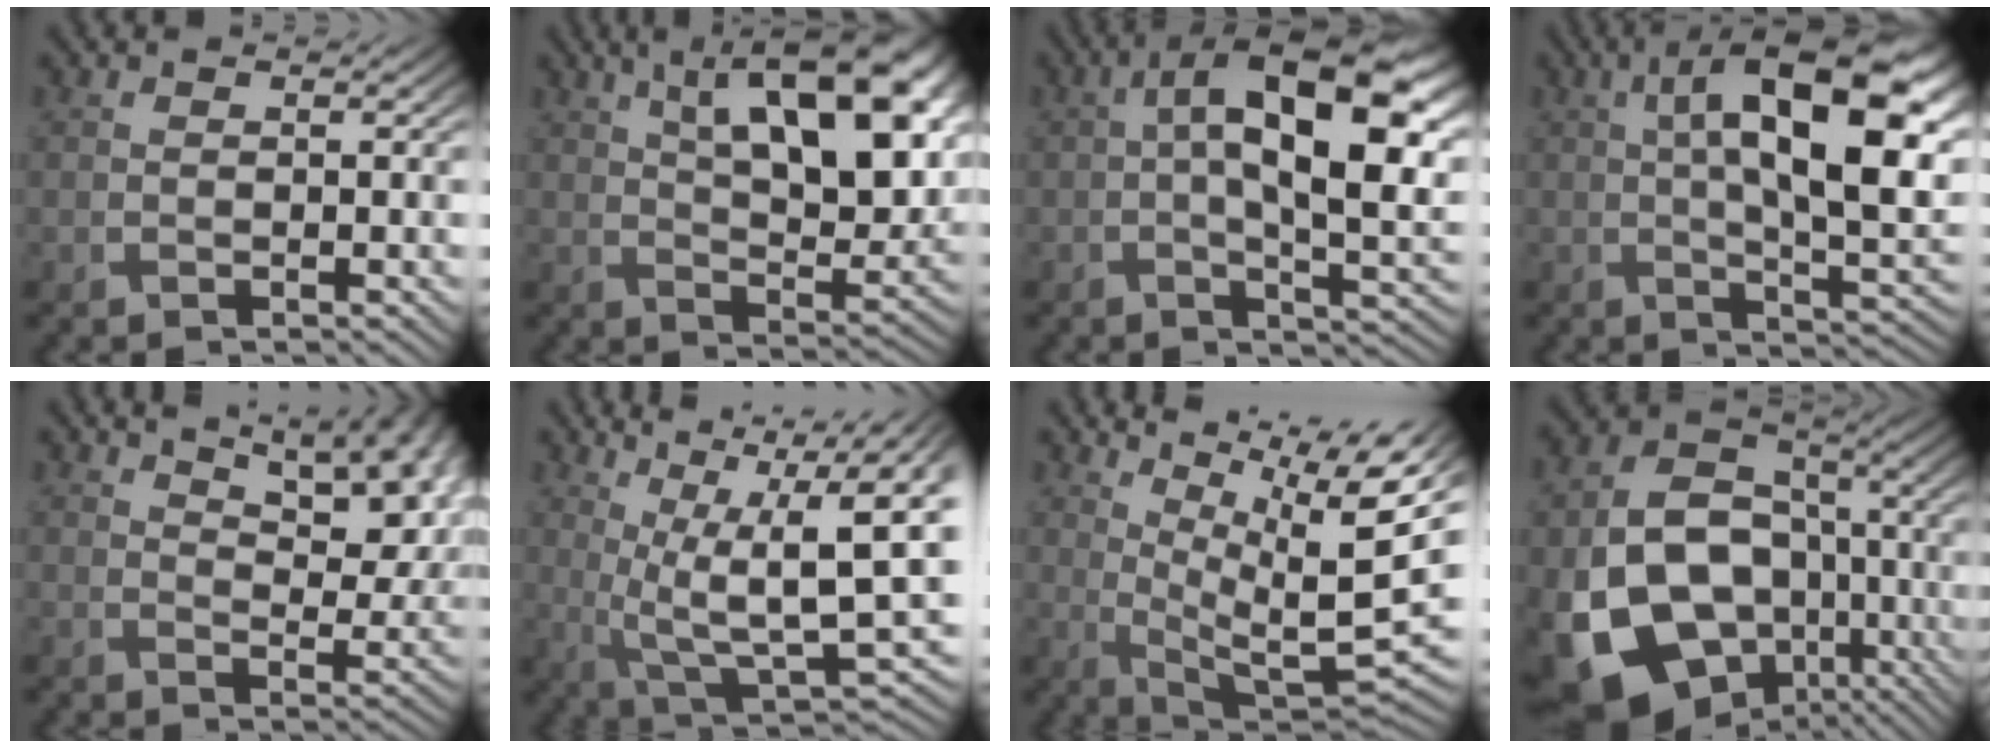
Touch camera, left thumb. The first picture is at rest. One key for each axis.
{"total": 18.0, "fx": 6.9, "fy": 7.4, "fz": 14.8, "tx": -0.221, "ty": 0.034, "tz": 0.096}
{"total": 15.0, "fx": 2.9, "fy": 6.6, "fz": 13.2, "tx": -0.212, "ty": 0.000, "tz": 0.048}
{"total": 16.6, "fx": 3.9, "fy": 6.2, "fz": 15.0, "tx": -0.234, "ty": 0.018, "tz": 0.057}
{"total": 13.0, "fx": 6.9, "fy": 5.5, "fz": 9.6, "tx": -0.143, "ty": 0.016, "tz": 0.094}
{"total": 15.5, "fx": 2.7, "fy": 5.8, "fz": 14.1, "tx": -0.235, "ty": 0.009, "tz": 0.064}
{"total": 13.9, "fx": 7.2, "fy": 3.9, "fz": 11.2, "tx": -0.202, "ty": -0.009, "tz": 0.127}
{"total": 17.6, "fx": -6.6, "fy": 13.0, "fz": 10.0, "tx": -0.205, "ty": -0.040, "tz": -0.104}